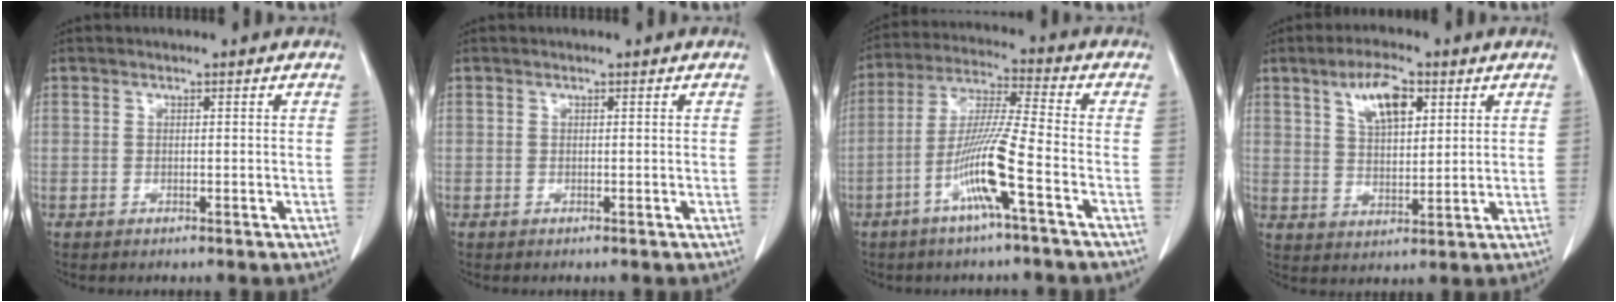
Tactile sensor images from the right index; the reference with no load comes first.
{"total": 0.0}
{"total": 10.6, "force": [-4.4, -0.8, 9.6], "torque": [-0.192, -0.002, -0.089]}
{"total": 7.9, "force": [3.8, 2.9, 6.3], "torque": [-0.115, 0.007, 0.070]}